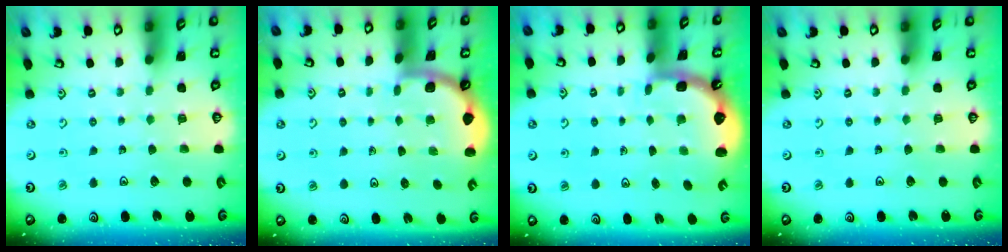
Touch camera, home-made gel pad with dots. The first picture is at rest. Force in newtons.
{"total": 1.9, "press": 1.9, "slide": 0.0}
{"total": 2.5, "press": 1.7, "slide": 1.8}
{"total": 0.0}